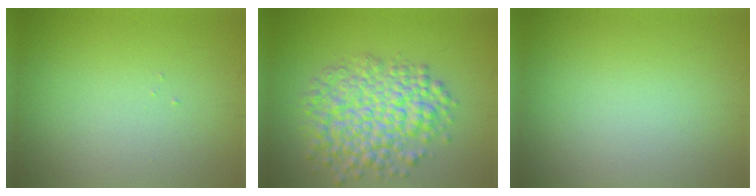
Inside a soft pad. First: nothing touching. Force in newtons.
{"total": 7.0, "press": 7.0, "slide": 0.2}
{"total": 0.0}